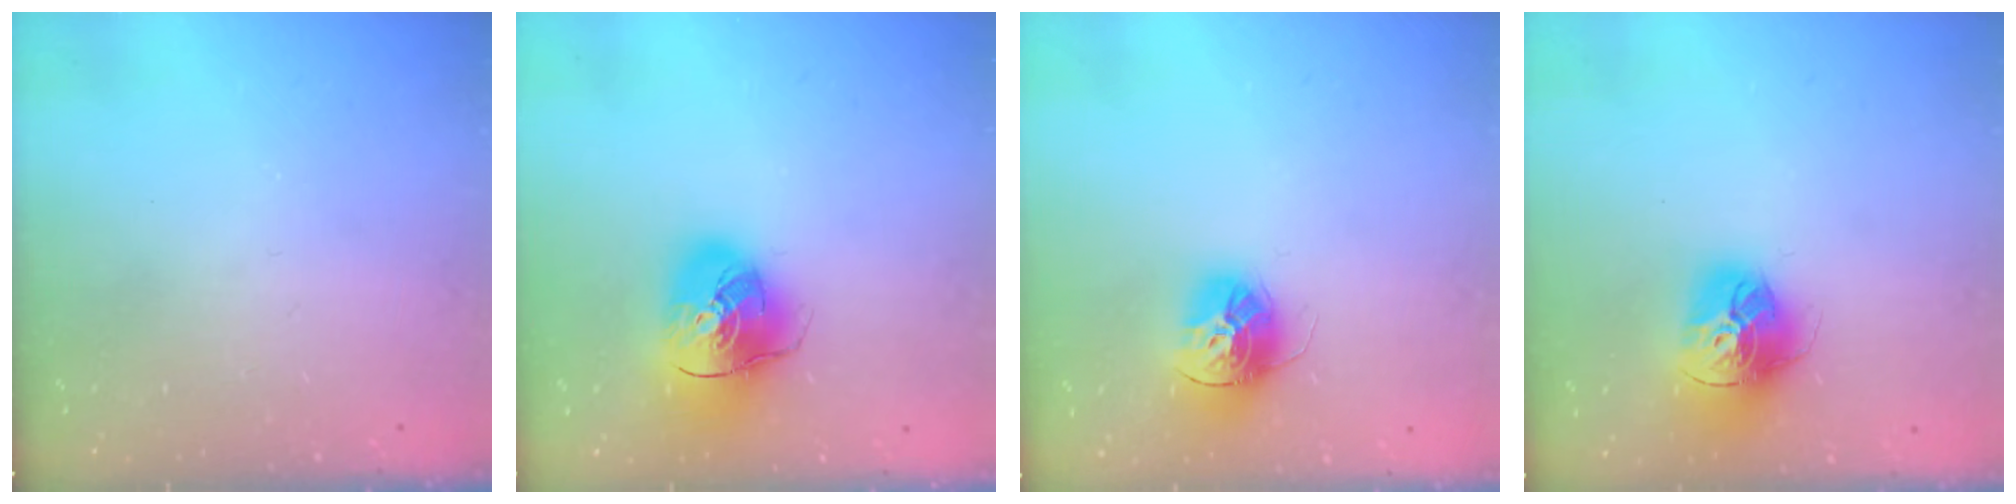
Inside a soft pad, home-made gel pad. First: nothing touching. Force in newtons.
{"total": 16.3, "press": 16.1, "slide": 2.4}
{"total": 14.9, "press": 14.8, "slide": 1.3}
{"total": 15.9, "press": 15.8, "slide": 1.4}